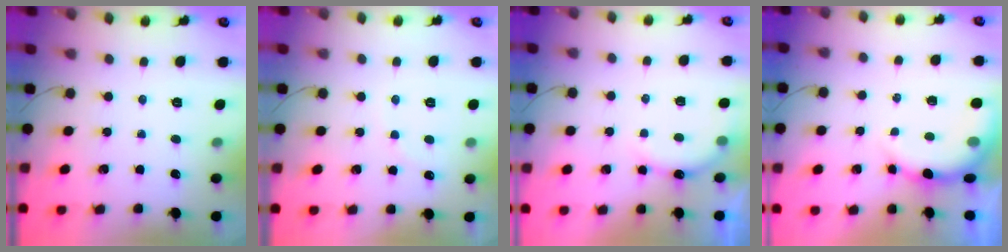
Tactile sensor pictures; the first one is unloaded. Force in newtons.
{"total": 5.6, "press": 5.6, "slide": 1.0}
{"total": 6.4, "press": 6.3, "slide": 1.2}
{"total": 8.3, "press": 8.2, "slide": 1.4}